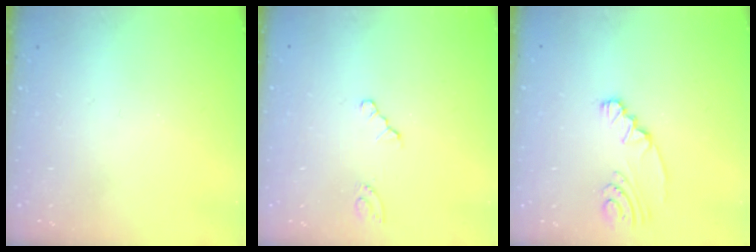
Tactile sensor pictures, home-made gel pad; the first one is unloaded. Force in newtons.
{"total": 1.3, "press": 1.2, "slide": 0.2}
{"total": 3.8, "press": 3.5, "slide": 1.4}